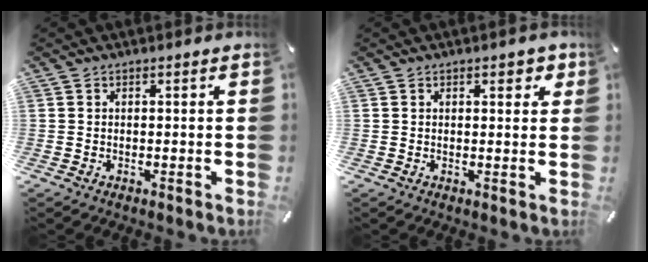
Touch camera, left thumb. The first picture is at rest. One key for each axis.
{"total": 2.1, "fx": 1.1, "fy": 1.3, "fz": 1.2, "tx": -0.011, "ty": 0.000, "tz": 0.014}